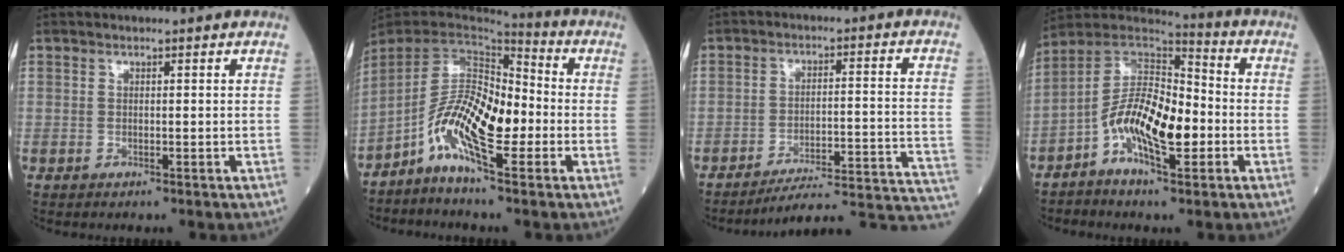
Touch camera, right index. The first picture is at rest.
{"total": 11.5, "force": [-3.4, 3.0, 10.5], "torque": [-0.214, 0.014, -0.072]}
{"total": 17.7, "force": [-16.8, -1.1, 5.4], "torque": [-0.021, 0.019, -0.218]}
{"total": 12.8, "force": [-3.9, 4.4, 11.3], "torque": [-0.224, 0.018, -0.074]}